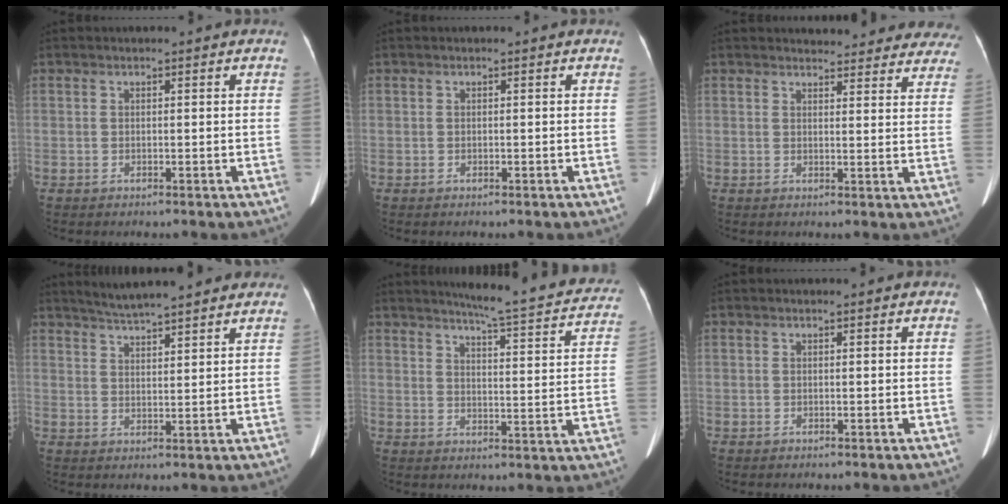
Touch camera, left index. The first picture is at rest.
{"total": 0.0}
{"total": 18.4, "force": [17.3, 4.7, 3.9], "torque": [-0.025, -0.038, 0.177]}
{"total": 10.7, "force": [9.5, 1.1, 4.8], "torque": [-0.072, 0.024, 0.133]}
{"total": 18.9, "force": [17.1, 1.6, 7.8], "torque": [-0.096, -0.049, 0.197]}
{"total": 0.0}